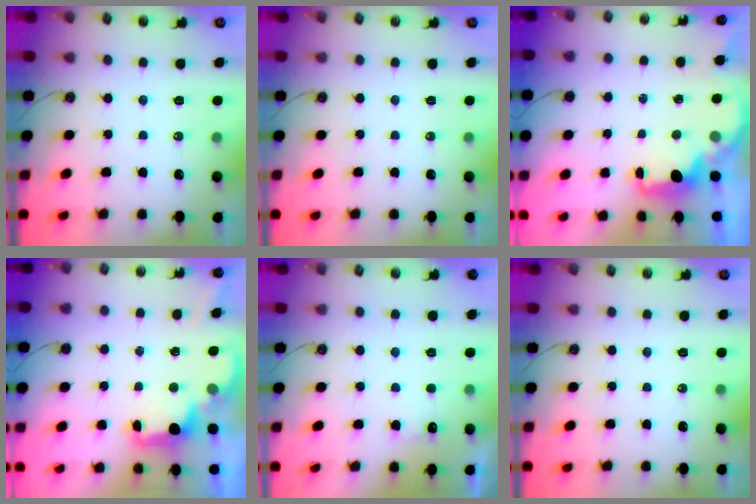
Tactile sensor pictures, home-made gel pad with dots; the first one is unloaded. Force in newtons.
{"total": 0.0}
{"total": 2.8, "press": 2.7, "slide": 0.9}
{"total": 2.4, "press": 2.3, "slide": 0.6}
{"total": 5.7, "press": 5.6, "slide": 1.3}
{"total": 0.0}